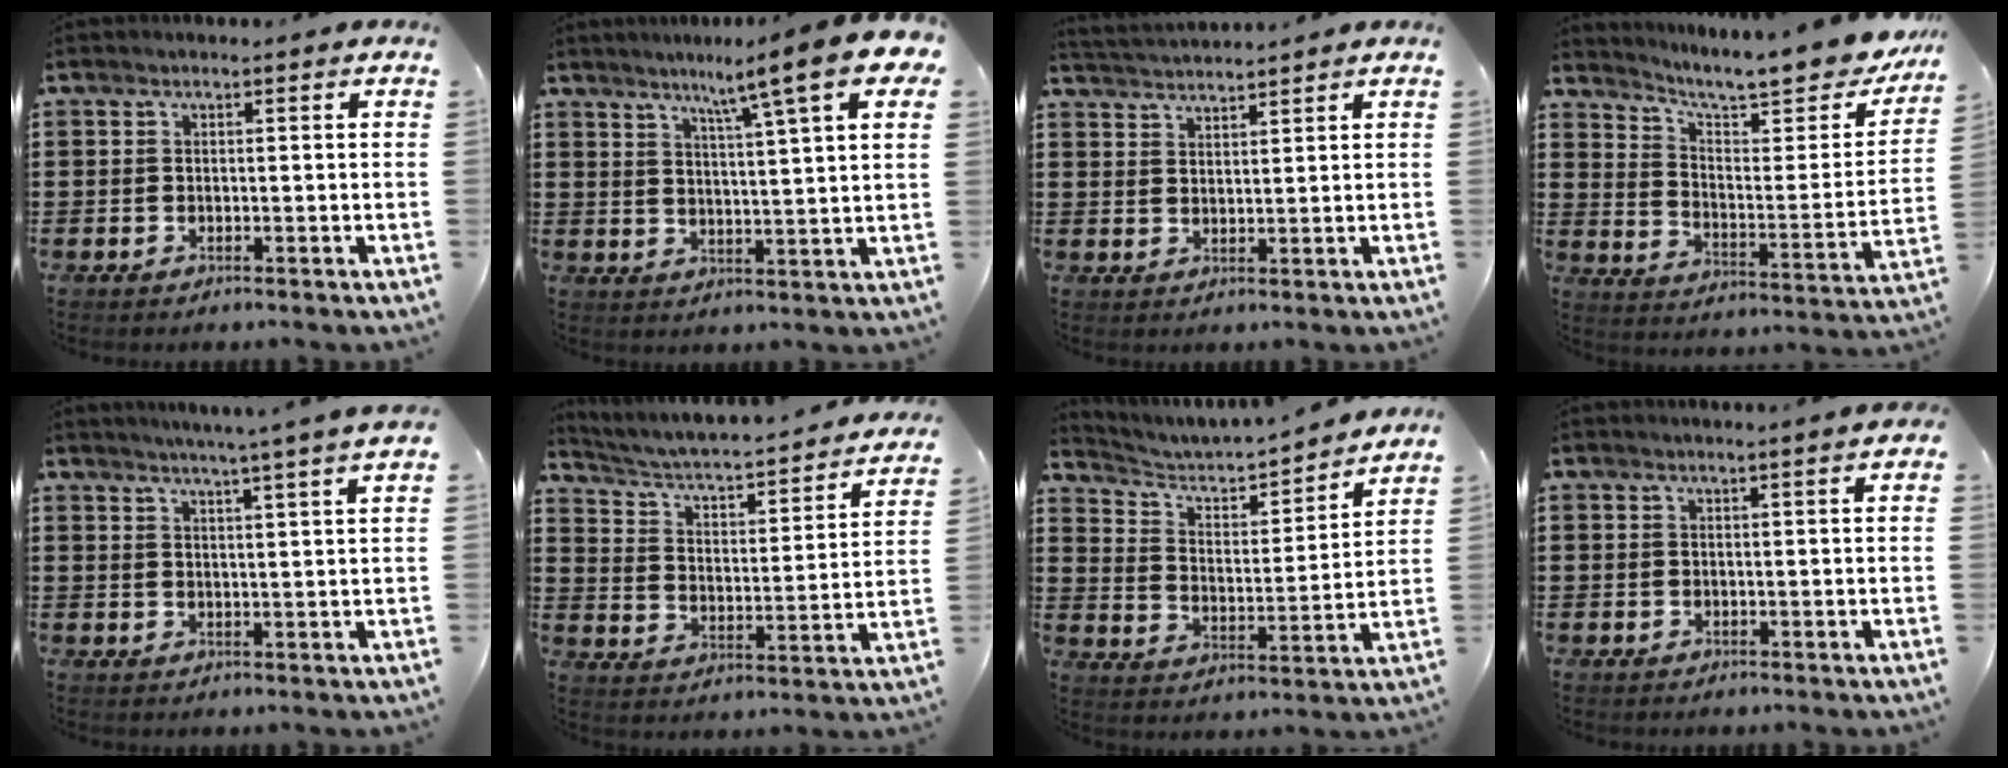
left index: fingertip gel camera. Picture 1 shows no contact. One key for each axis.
{"total": 10.5, "fx": 7.3, "fy": 0.3, "fz": 7.5, "tx": -0.133, "ty": -0.027, "tz": 0.114}
{"total": 2.2, "fx": 2.2, "fy": -0.2, "fz": -0.4, "tx": 0.000, "ty": -0.007, "tz": 0.040}
{"total": 9.0, "fx": 7.7, "fy": 1.0, "fz": 4.4, "tx": -0.095, "ty": -0.061, "tz": 0.125}
{"total": 3.4, "fx": 2.9, "fy": -1.2, "fz": 1.3, "tx": -0.032, "ty": -0.015, "tz": 0.048}
{"total": 2.9, "fx": 2.6, "fy": 0.3, "fz": 1.3, "tx": -0.042, "ty": -0.035, "tz": 0.030}
{"total": 3.4, "fx": 3.1, "fy": 1.0, "fz": 1.0, "tx": -0.042, "ty": -0.031, "tz": 0.041}
{"total": 1.4, "fx": 1.0, "fy": -0.2, "fz": 1.0, "tx": -0.019, "ty": -0.001, "tz": 0.019}